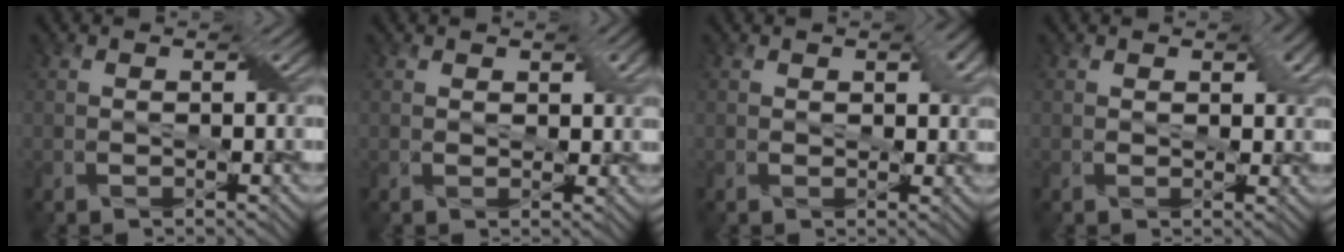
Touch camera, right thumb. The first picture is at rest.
{"total": 1.7, "force": [0.9, 1.2, 0.8], "torque": [-0.008, 0.004, 0.010]}
{"total": 2.0, "force": [0.8, 1.3, 1.3], "torque": [-0.017, -0.003, 0.008]}
{"total": 2.3, "force": [0.8, 1.7, 1.3], "torque": [-0.009, 0.004, 0.008]}